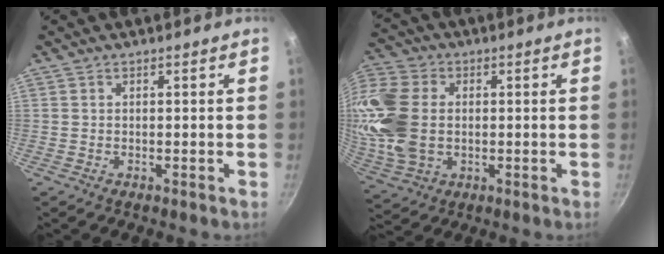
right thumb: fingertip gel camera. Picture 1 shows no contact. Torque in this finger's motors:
{"motor_torque": [1.94, 1.95, 2.21, -0.14, 0.64]}